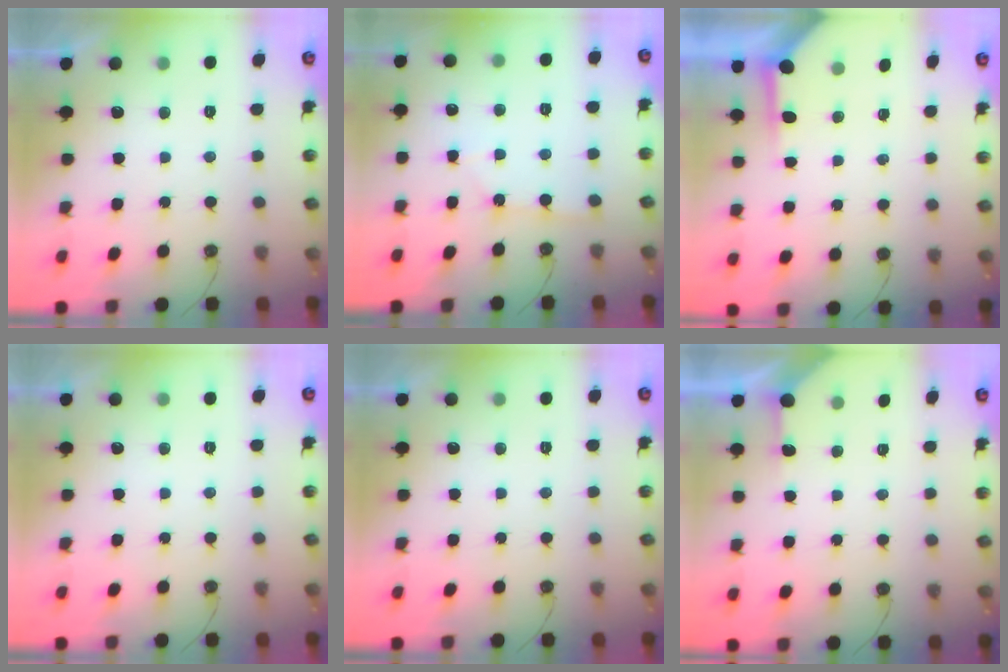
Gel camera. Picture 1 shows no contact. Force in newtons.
{"total": 1.9, "press": 1.9, "slide": 0.2}
{"total": 3.5, "press": 3.4, "slide": 0.5}
{"total": 0.0}
{"total": 0.0}
{"total": 2.4, "press": 2.4, "slide": 0.3}